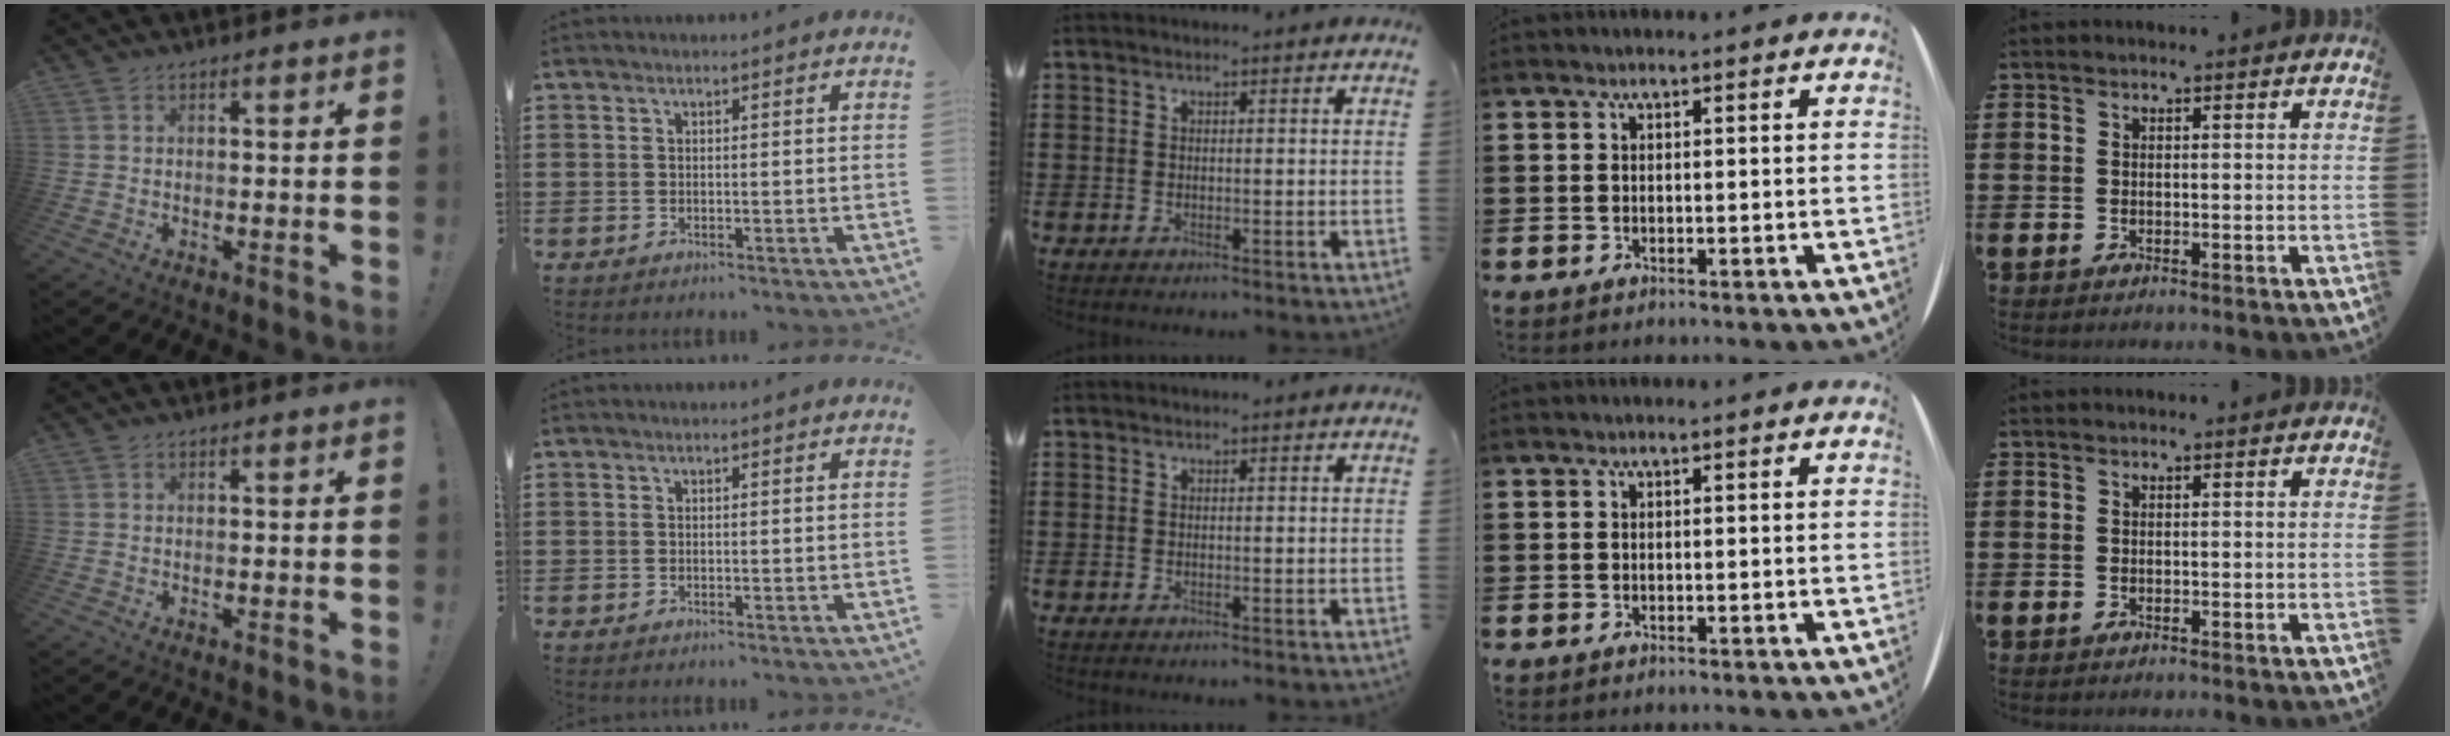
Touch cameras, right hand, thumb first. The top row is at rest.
{}